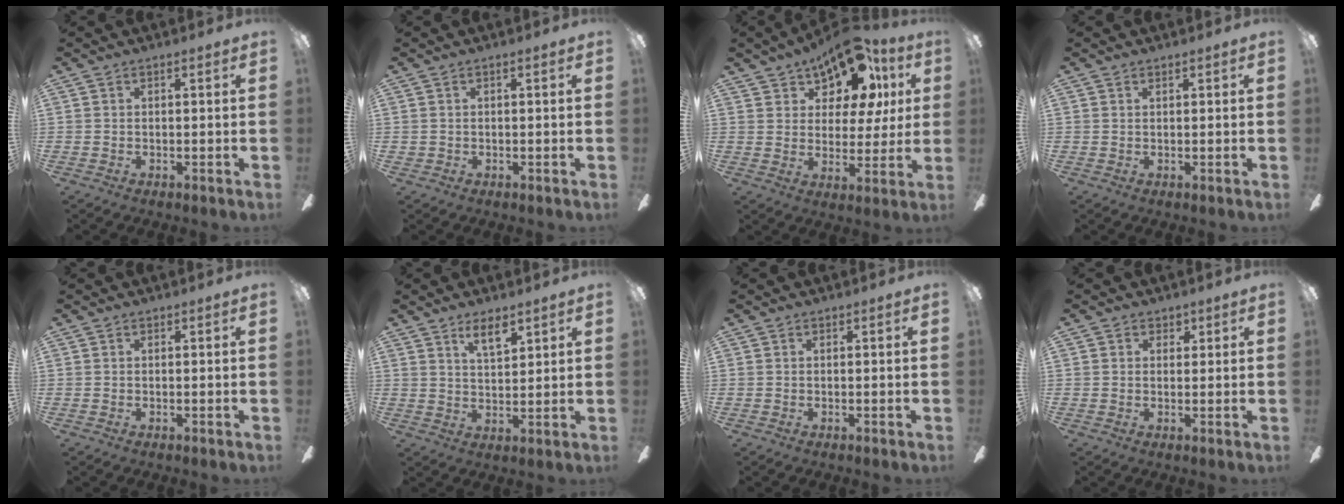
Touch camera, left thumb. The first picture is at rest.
{"total": 0.8, "force": [0.0, 0.6, 0.4], "torque": [-0.008, 0.005, -0.001]}
{"total": 15.1, "force": [10.5, 7.8, 7.6], "torque": [-0.135, -0.056, 0.186]}
{"total": 0.7, "force": [0.6, 0.3, 0.1], "torque": [-0.003, 0.002, 0.011]}
{"total": 0.0}
{"total": 6.1, "force": [4.5, 2.2, 3.6], "torque": [-0.055, -0.021, 0.077]}
{"total": 0.0}
{"total": 1.9, "force": [1.0, 1.6, 0.1], "torque": [0.012, -0.001, 0.015]}